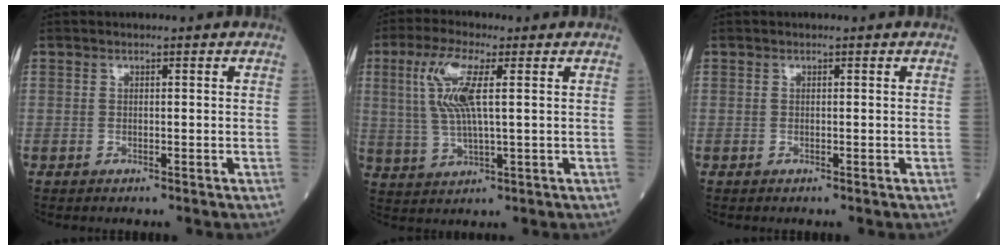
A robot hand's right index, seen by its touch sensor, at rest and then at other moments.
{"total": 8.6, "force": [2.3, 1.6, 8.1], "torque": [-0.184, 0.008, 0.046]}
{"total": 0.0}